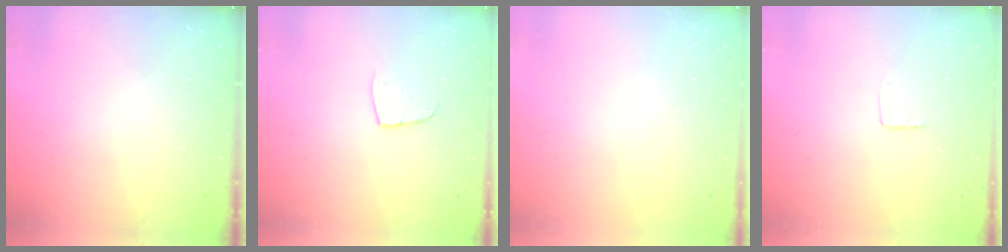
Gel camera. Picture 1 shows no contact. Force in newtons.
{"total": 6.4, "press": 6.4, "slide": 0.3}
{"total": 0.8, "press": 0.4, "slide": 0.7}
{"total": 2.9, "press": 2.9, "slide": 0.2}